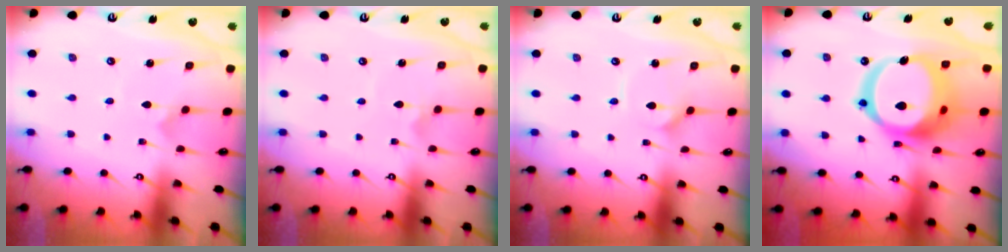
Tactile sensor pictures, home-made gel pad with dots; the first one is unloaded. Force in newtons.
{"total": 2.1, "press": 2.1, "slide": 0.1}
{"total": 1.3, "press": 1.2, "slide": 0.1}
{"total": 21.0, "press": 20.9, "slide": 2.4}